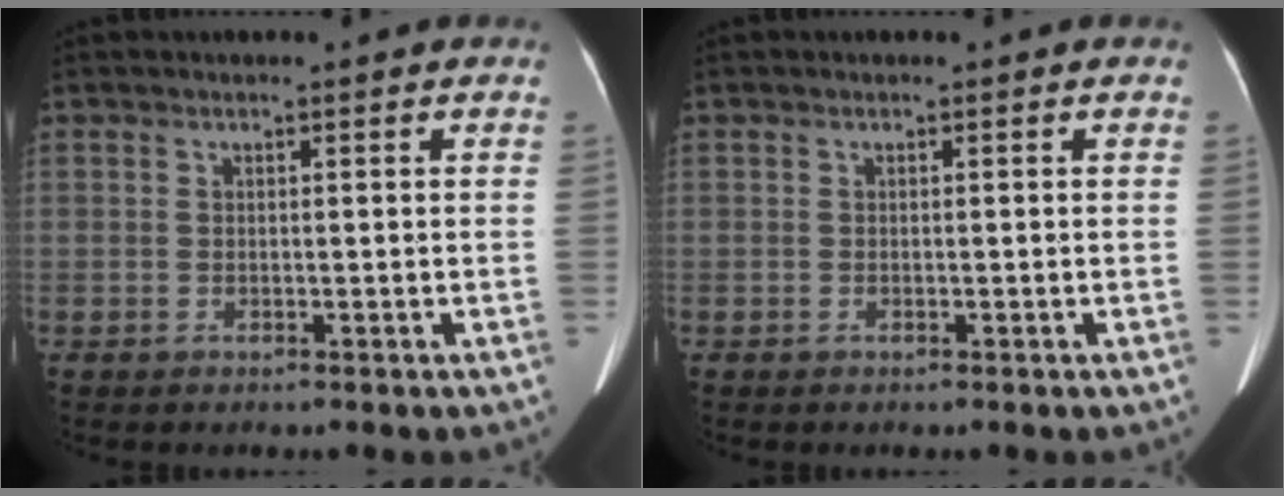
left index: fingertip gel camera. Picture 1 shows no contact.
{"total": 0.0}